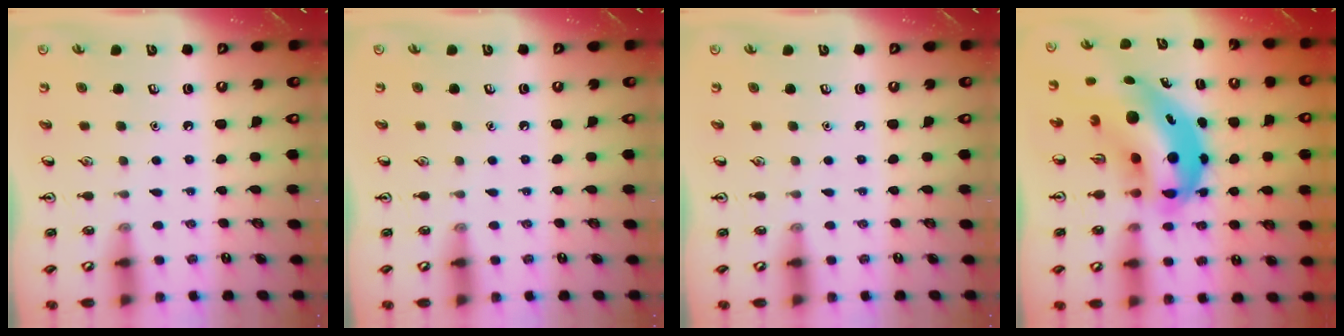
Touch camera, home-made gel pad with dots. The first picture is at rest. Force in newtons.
{"total": 0.0}
{"total": 0.0}
{"total": 13.8, "press": 13.2, "slide": 3.9}